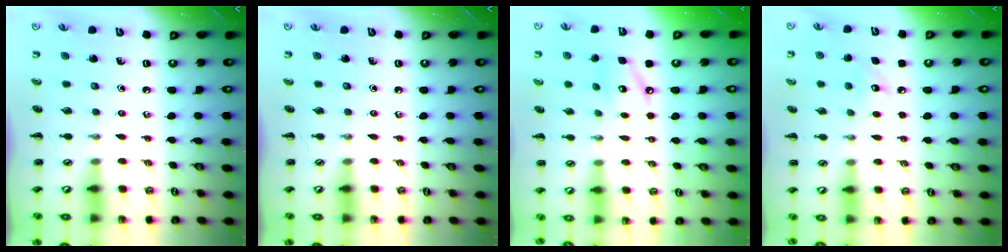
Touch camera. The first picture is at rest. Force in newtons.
{"total": 0.0}
{"total": 7.2, "press": 7.2, "slide": 0.4}
{"total": 6.2, "press": 6.0, "slide": 1.8}